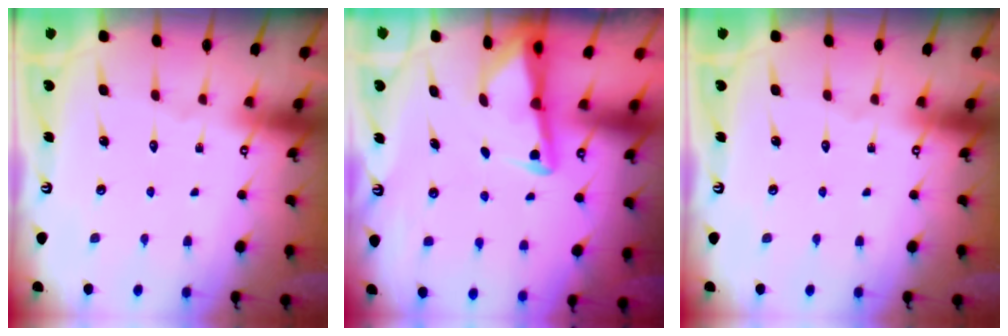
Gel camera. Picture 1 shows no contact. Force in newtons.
{"total": 3.2, "press": 3.2, "slide": 0.3}
{"total": 0.0}